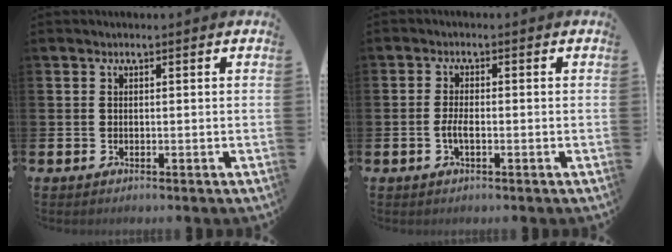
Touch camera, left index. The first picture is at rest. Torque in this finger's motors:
{"motor_torque": [0.67, 0.27, 0.07, 0.03]}